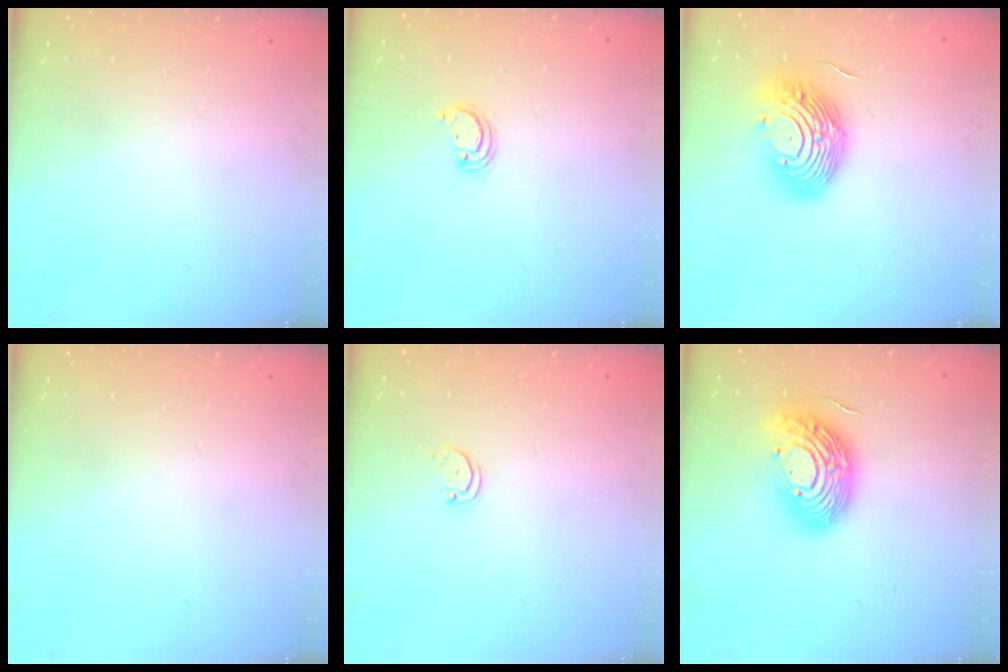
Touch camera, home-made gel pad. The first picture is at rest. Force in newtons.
{"total": 2.6, "press": 2.6, "slide": 0.2}
{"total": 13.3, "press": 12.8, "slide": 3.9}
{"total": 0.0}
{"total": 1.5, "press": 1.5, "slide": 0.3}
{"total": 17.0, "press": 16.9, "slide": 1.2}